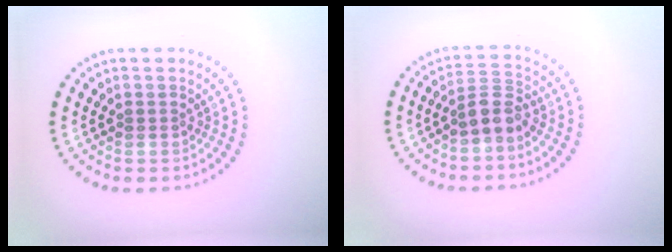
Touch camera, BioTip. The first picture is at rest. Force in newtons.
{"total": 2.7, "press": 2.2, "slide": 1.5}